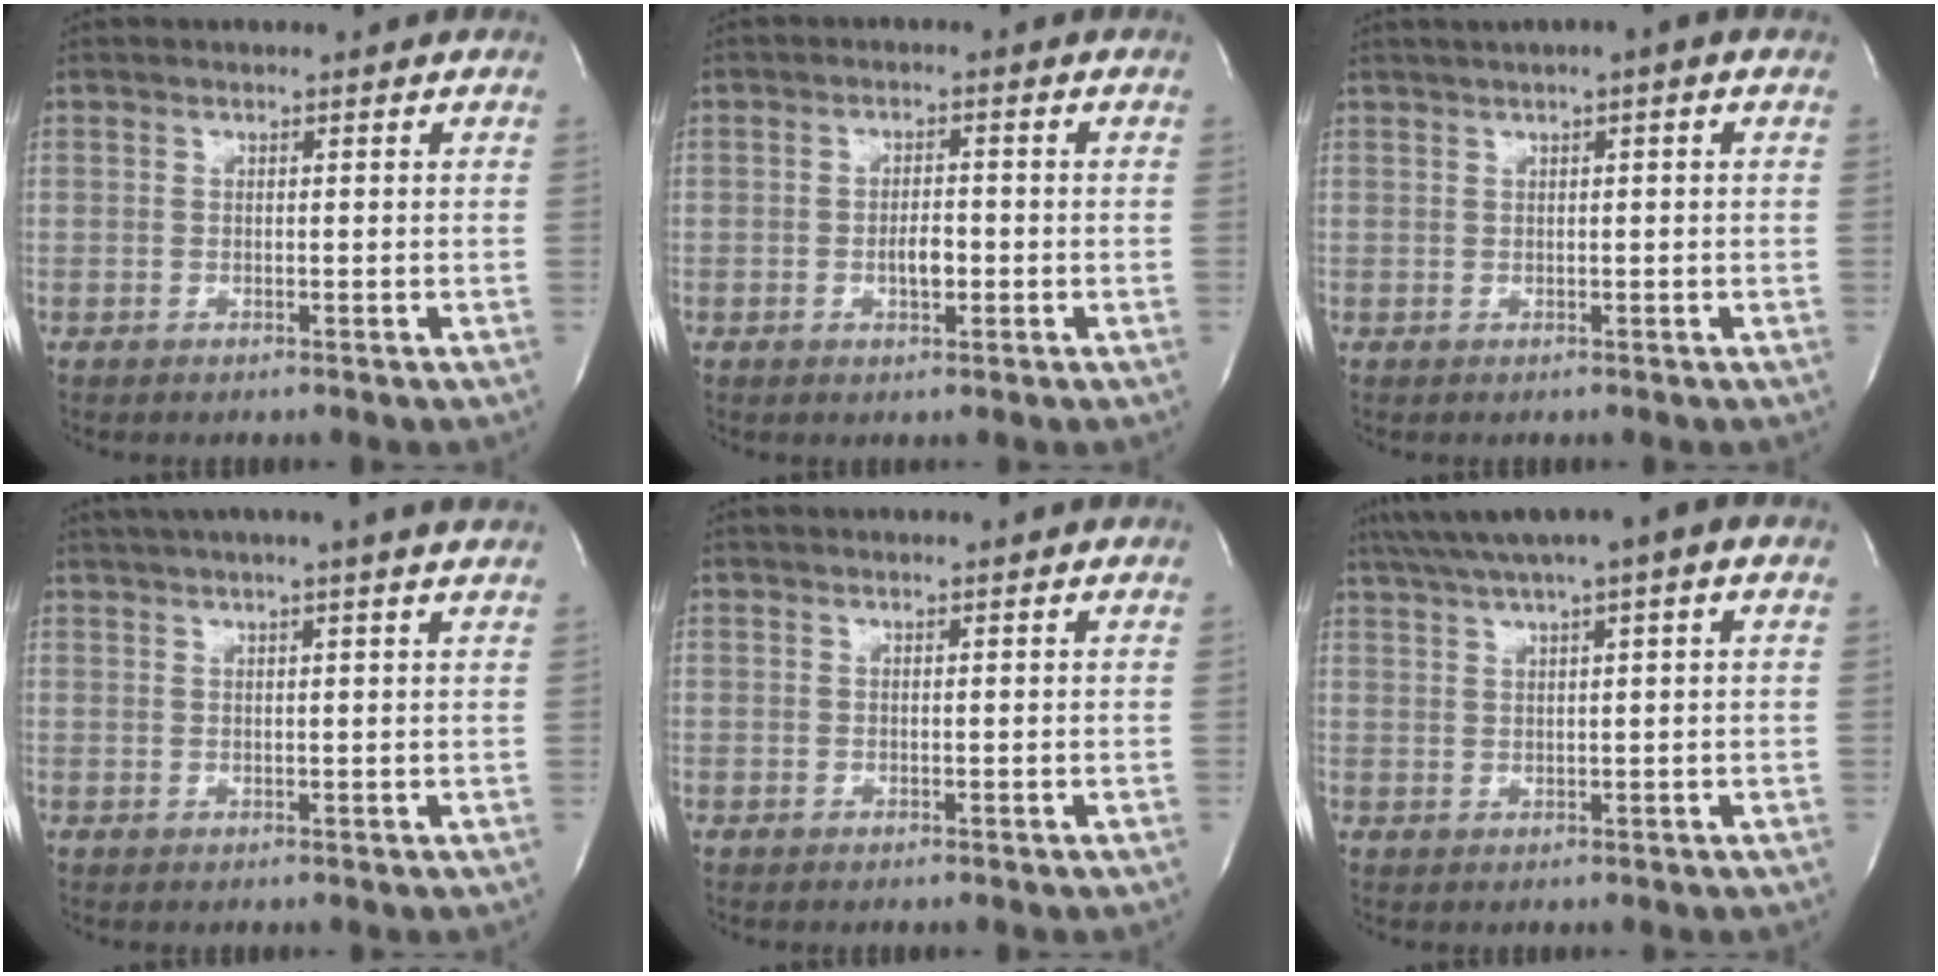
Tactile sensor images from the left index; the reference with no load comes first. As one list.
[{"total": 2.9, "force": [-0.9, 1.1, 2.5], "torque": [-0.041, 0.000, -0.014]}, {"total": 3.2, "force": [1.6, 0.1, 2.7], "torque": [-0.048, 0.012, 0.022]}, {"total": 8.1, "force": [6.6, -1.6, 4.5], "torque": [-0.067, 0.017, 0.076]}, {"total": 0.8, "force": [0.6, -0.4, 0.4], "torque": [-0.007, 0.006, 0.019]}, {"total": 7.7, "force": [5.0, 0.0, 5.9], "torque": [-0.103, 0.033, 0.079]}]